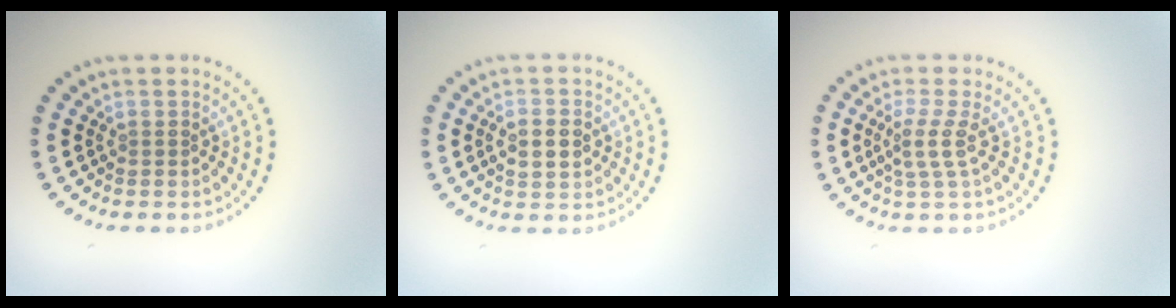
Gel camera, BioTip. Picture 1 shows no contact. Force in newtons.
{"total": 2.6, "press": 2.6, "slide": 0.1}
{"total": 2.2, "press": 1.6, "slide": 1.5}